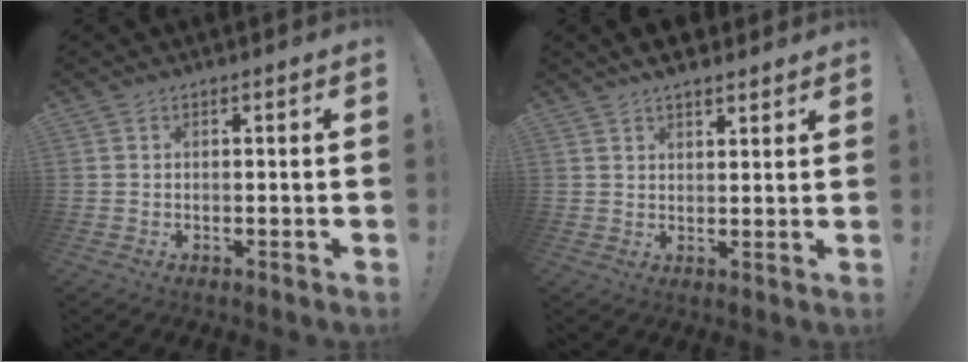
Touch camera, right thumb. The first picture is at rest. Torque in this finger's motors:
{"motor_torque": [-0.33, 0.71, 0.36, 0.36, 0.05]}